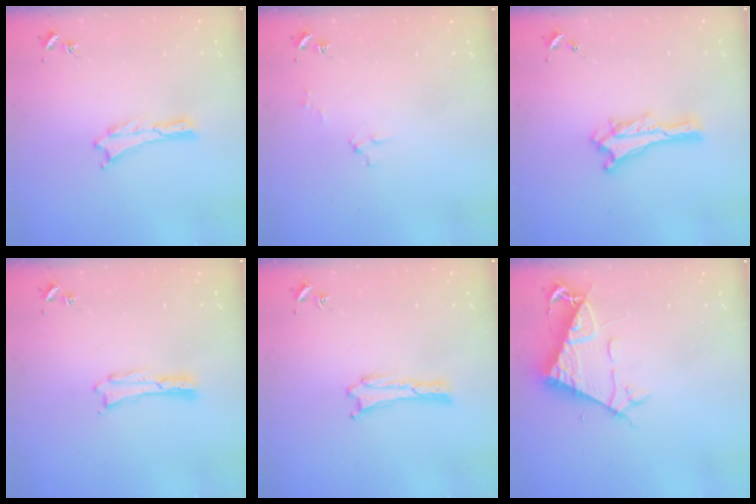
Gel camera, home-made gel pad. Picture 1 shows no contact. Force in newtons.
{"total": 2.0, "press": 2.0, "slide": 0.1}
{"total": 0.0}
{"total": 0.0}
{"total": 0.0}
{"total": 7.2, "press": 7.2, "slide": 0.9}